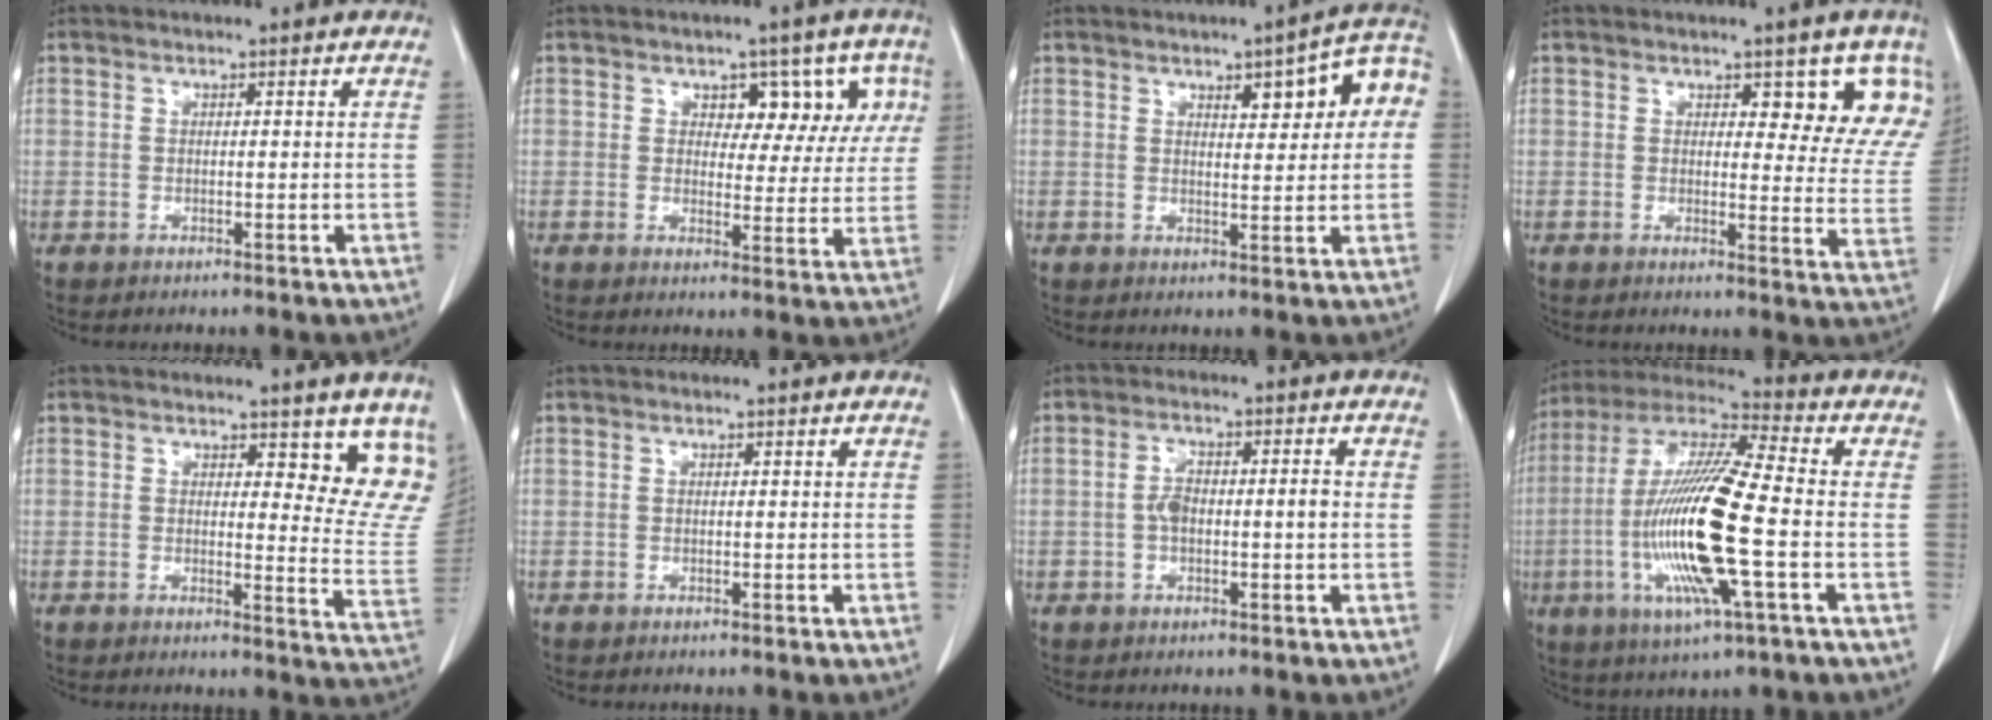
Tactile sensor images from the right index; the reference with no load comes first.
{"total": 7.0, "force": [3.0, 4.5, 4.4], "torque": [-0.030, 0.021, 0.036]}
{"total": 8.7, "force": [2.6, 2.5, 7.9], "torque": [-0.098, 0.027, 0.032]}
{"total": 8.1, "force": [5.3, 3.7, 4.9], "torque": [-0.032, -0.018, 0.044]}
{"total": 9.1, "force": [7.2, 3.3, 4.4], "torque": [-0.024, -0.040, 0.061]}
{"total": 0.0}
{"total": 4.6, "force": [-0.4, 1.5, 4.3], "torque": [-0.090, 0.013, -0.008]}
{"total": 18.9, "force": [-3.8, 1.5, 18.5], "torque": [-0.386, -0.014, -0.075]}